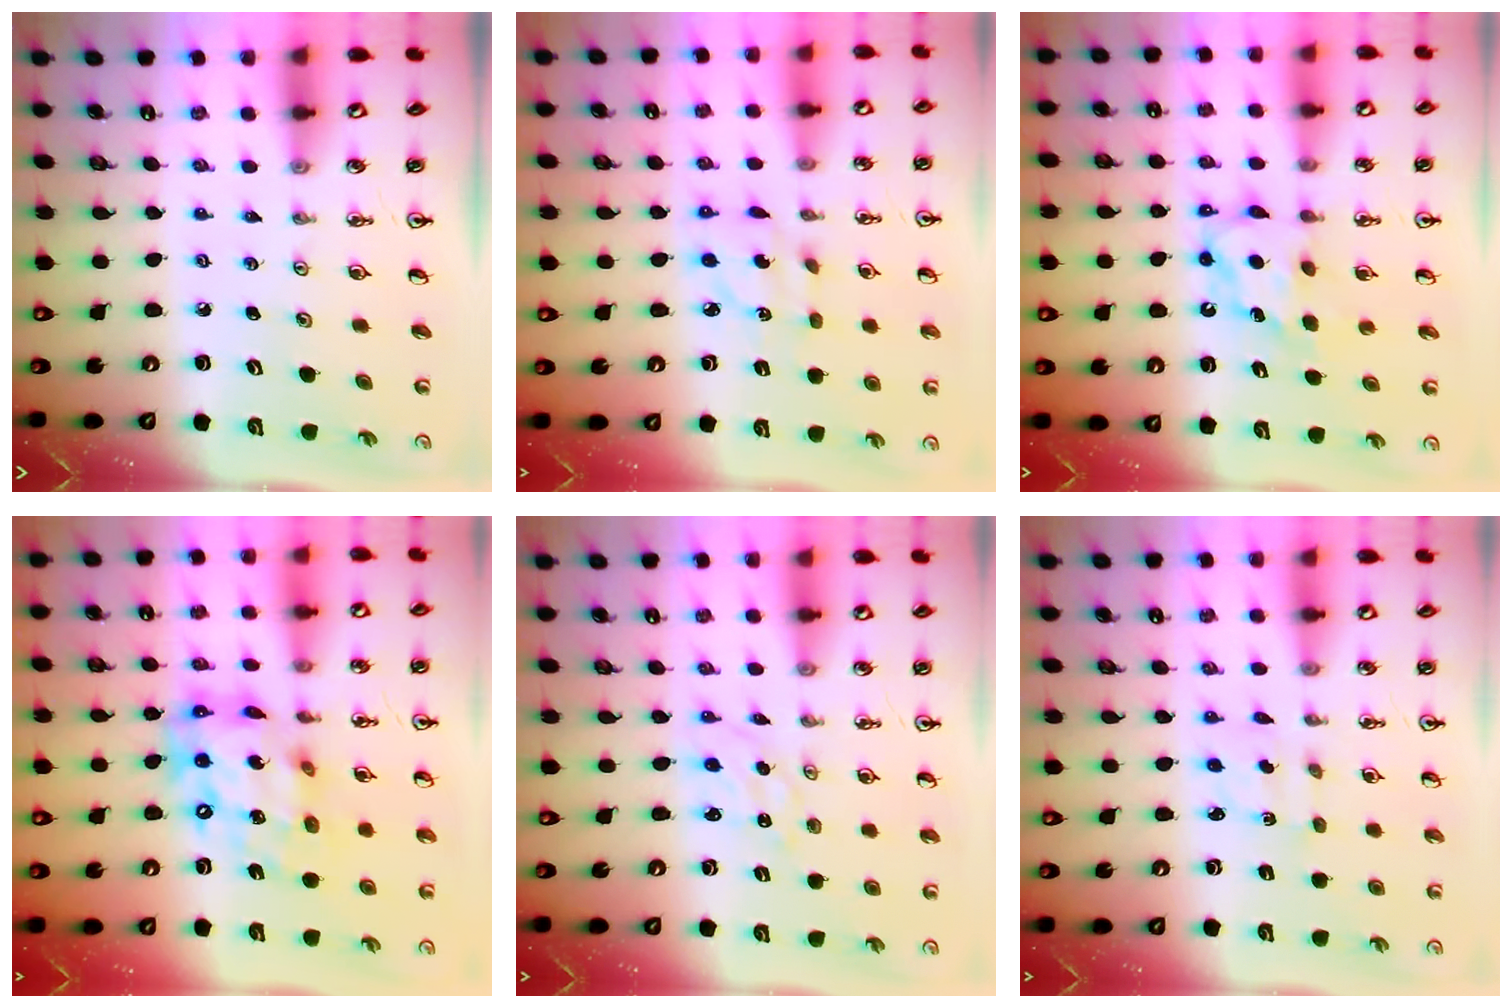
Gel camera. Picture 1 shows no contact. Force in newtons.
{"total": 4.9, "press": 4.9, "slide": 0.4}
{"total": 6.2, "press": 6.2, "slide": 0.3}
{"total": 16.4, "press": 16.4, "slide": 0.9}
{"total": 0.6, "press": 0.6, "slide": 0.1}
{"total": 2.1, "press": 2.0, "slide": 0.6}